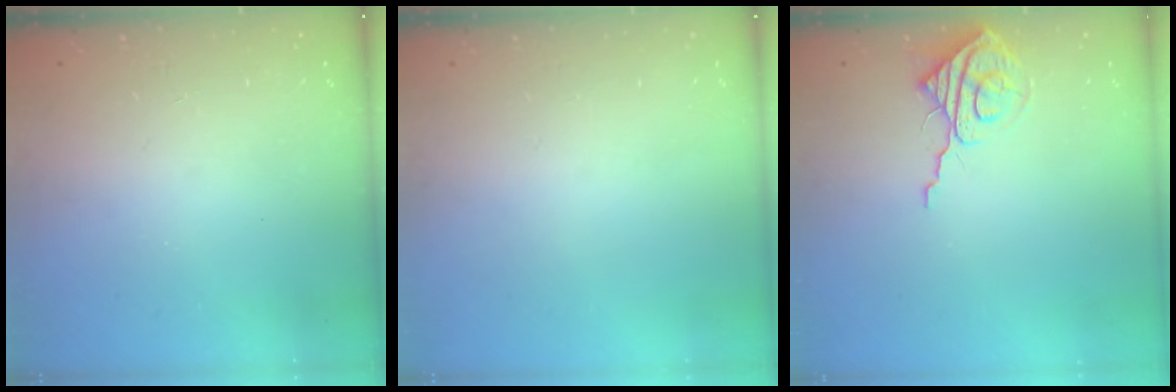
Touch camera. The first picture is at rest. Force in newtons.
{"total": 0.0}
{"total": 9.1, "press": 9.1, "slide": 0.7}